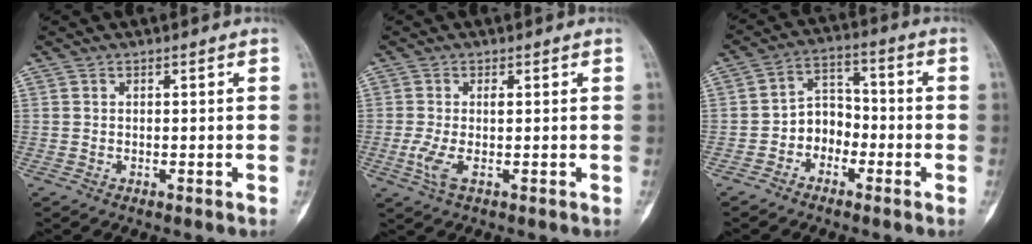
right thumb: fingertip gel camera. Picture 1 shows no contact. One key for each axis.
{"total": 3.8, "fx": -0.4, "fy": 1.2, "fz": 3.6, "tx": -0.095, "ty": -0.002, "tz": -0.009}
{"total": 6.5, "fx": -2.6, "fy": 5.1, "fz": 3.1, "tx": -0.016, "ty": 0.039, "tz": -0.058}